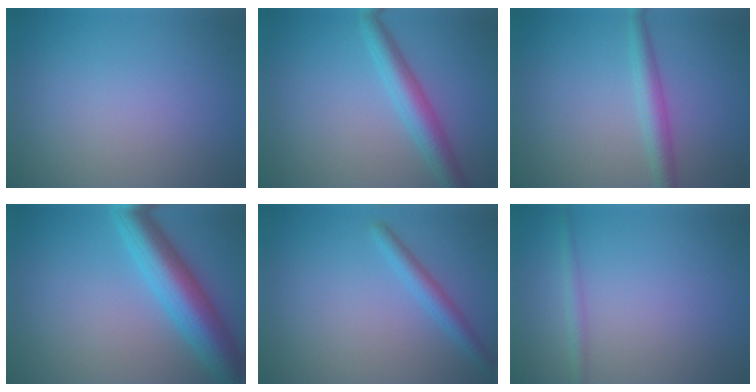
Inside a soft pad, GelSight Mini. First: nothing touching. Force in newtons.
{"total": 3.9, "press": 3.9, "slide": 0.1}
{"total": 2.7, "press": 2.7, "slide": 0.0}
{"total": 7.5, "press": 7.5, "slide": 0.2}
{"total": 2.1, "press": 2.1, "slide": 0.2}
{"total": 1.3, "press": 1.3, "slide": 0.0}